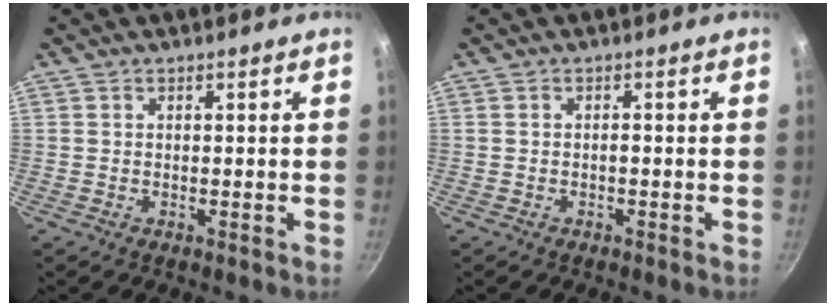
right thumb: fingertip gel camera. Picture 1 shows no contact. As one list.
[{"total": 0.7, "force": [-0.4, 0.3, 0.5], "torque": [-0.006, 0.008, -0.005]}]